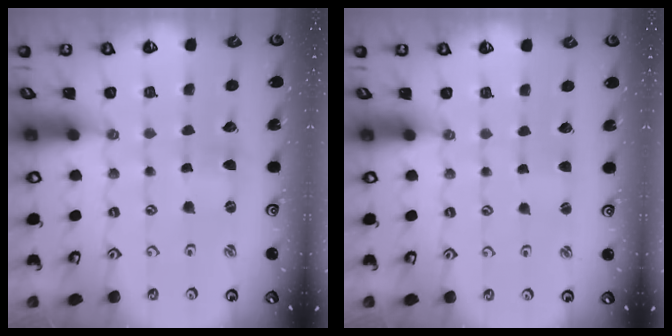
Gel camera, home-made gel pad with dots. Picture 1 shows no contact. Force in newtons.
{"total": 1.4, "press": 1.4, "slide": 0.3}